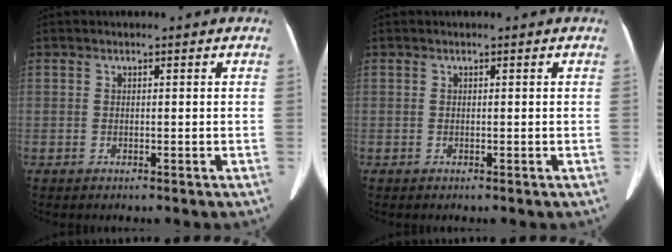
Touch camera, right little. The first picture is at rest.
{"total": 0.0}